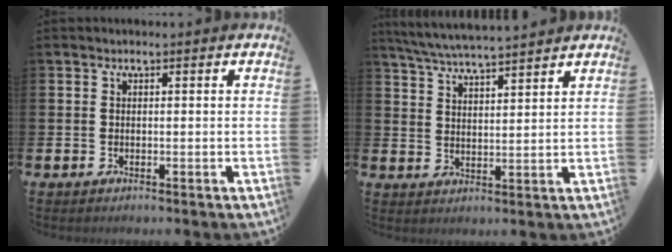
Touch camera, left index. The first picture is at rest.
{"total": 5.7, "force": [5.6, -0.1, 1.1], "torque": [-0.043, -0.031, 0.100]}